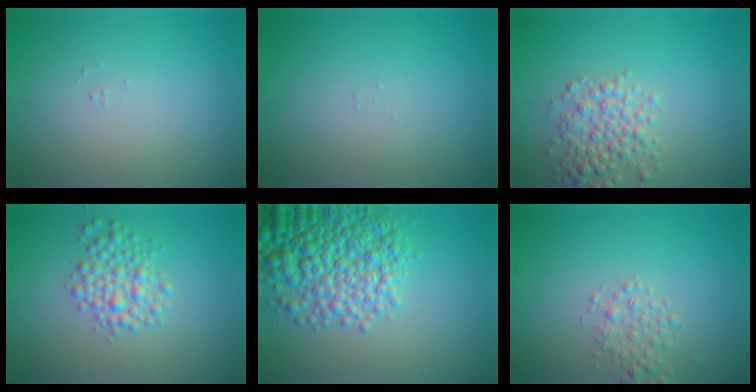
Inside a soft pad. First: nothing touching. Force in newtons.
{"total": 0.0}
{"total": 3.5, "press": 3.5, "slide": 0.1}
{"total": 3.2, "press": 3.2, "slide": 0.1}
{"total": 7.7, "press": 7.7, "slide": 0.2}
{"total": 1.8, "press": 1.8, "slide": 0.1}